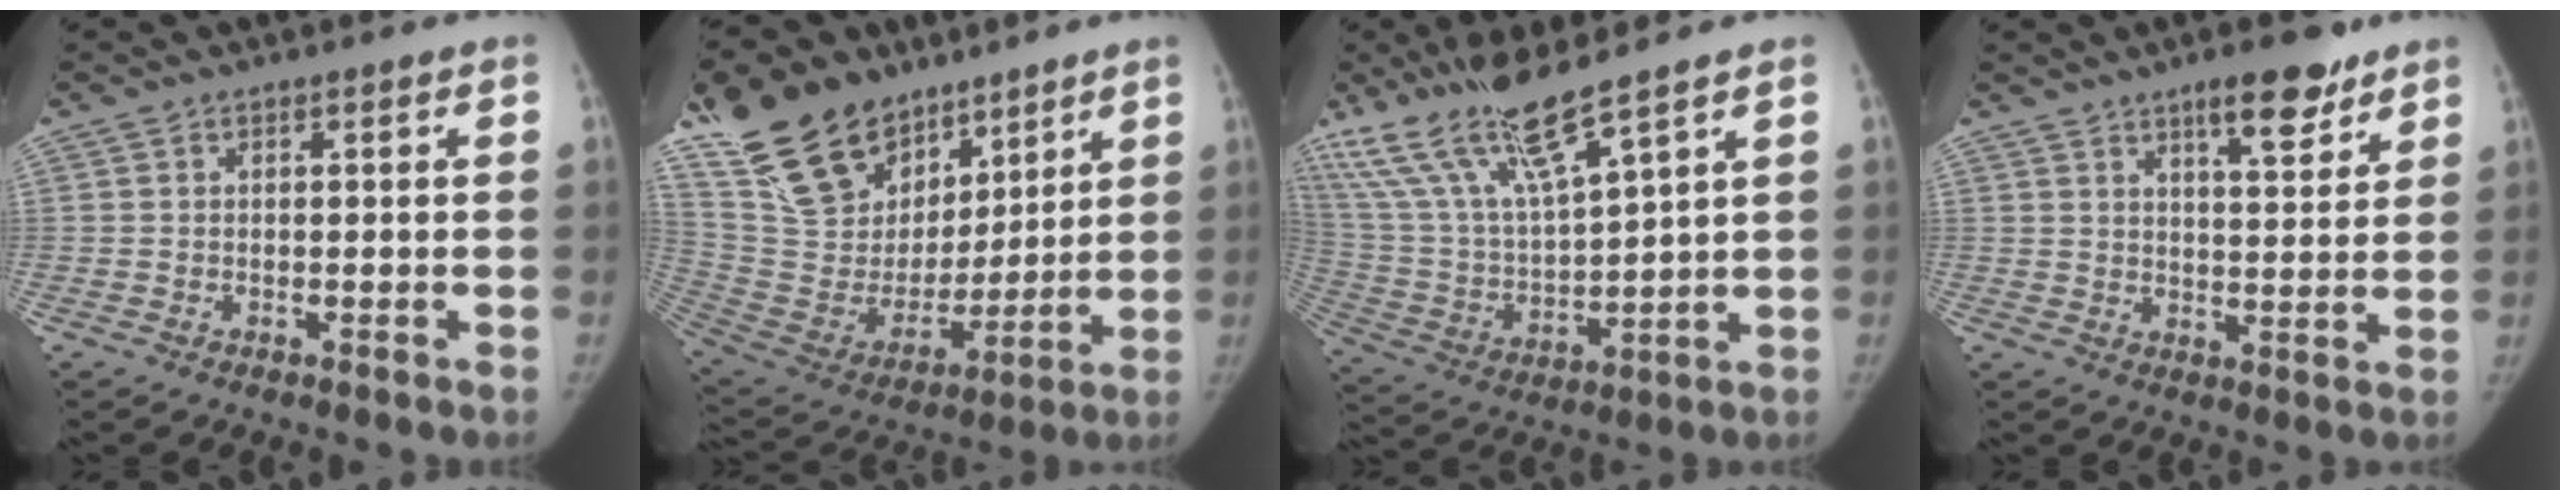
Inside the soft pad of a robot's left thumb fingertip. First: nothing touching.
{"total": 24.2, "force": [16.1, 14.5, 10.7], "torque": [-0.171, -0.043, 0.301]}
{"total": 16.5, "force": [12.0, 2.8, 11.0], "torque": [-0.216, -0.055, 0.246]}
{"total": 8.8, "force": [5.9, 2.7, 5.9], "torque": [-0.068, -0.036, 0.088]}